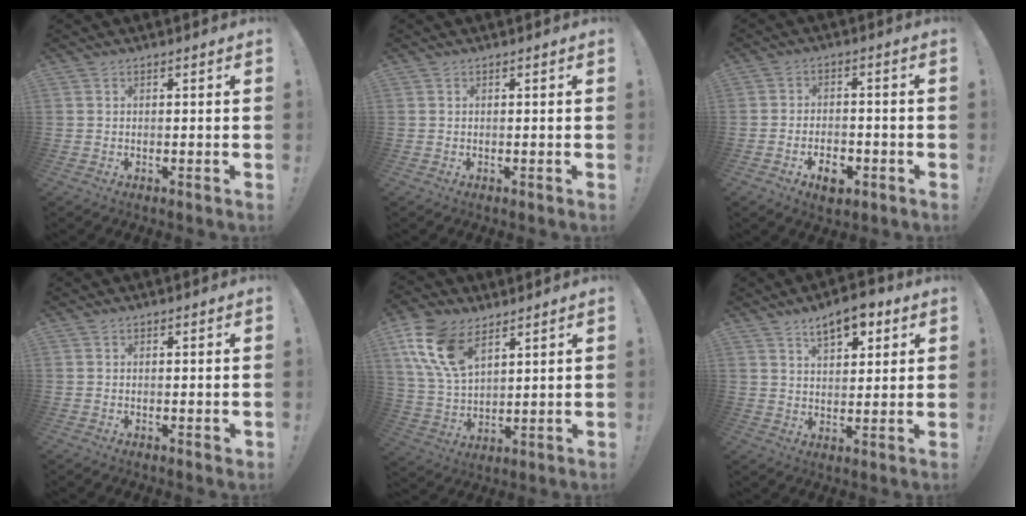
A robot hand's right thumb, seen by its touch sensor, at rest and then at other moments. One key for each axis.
{"total": 0.0}
{"total": 6.4, "fx": -3.6, "fy": 3.7, "fz": 3.8, "tx": -0.056, "ty": 0.014, "tz": -0.062}
{"total": 0.8, "fx": 0.5, "fy": 0.4, "fz": 0.5, "tx": -0.008, "ty": 0.001, "tz": 0.008}
{"total": 15.4, "fx": 8.2, "fy": 8.8, "fz": 9.6, "tx": -0.212, "ty": -0.028, "tz": 0.158}
{"total": 9.0, "fx": 5.7, "fy": 4.2, "fz": 5.5, "tx": -0.076, "ty": -0.020, "tz": 0.101}